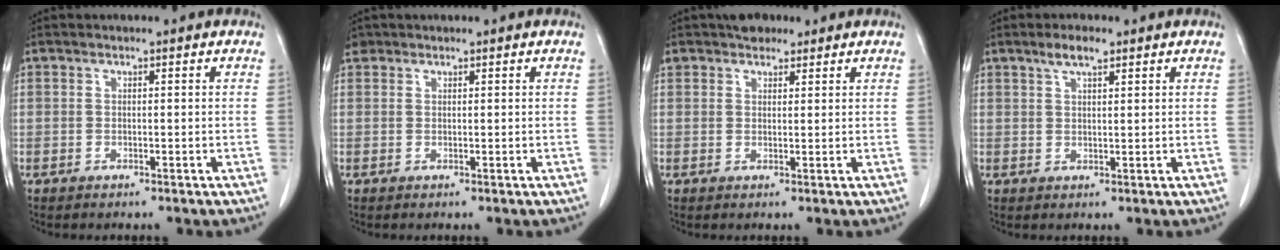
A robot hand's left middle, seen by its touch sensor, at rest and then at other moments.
{"total": 0.7, "force": [0.6, 0.4, 0.0], "torque": [-0.002, 0.006, 0.011]}
{"total": 3.4, "force": [2.7, 1.8, 0.9], "torque": [-0.018, 0.014, 0.044]}
{"total": 3.1, "force": [2.2, 0.7, 2.1], "torque": [-0.045, 0.005, 0.041]}